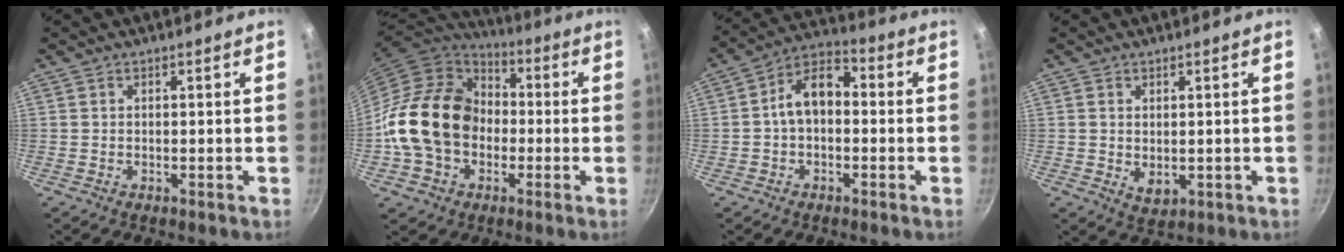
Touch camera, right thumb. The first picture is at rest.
{"total": 20.1, "force": [-1.9, 15.7, 12.3], "torque": [-0.197, 0.045, -0.039]}
{"total": 9.2, "force": [-0.3, 6.1, 6.8], "torque": [-0.090, 0.039, -0.021]}
{"total": 3.2, "force": [0.4, 2.2, 2.4], "torque": [-0.037, -0.012, 0.012]}